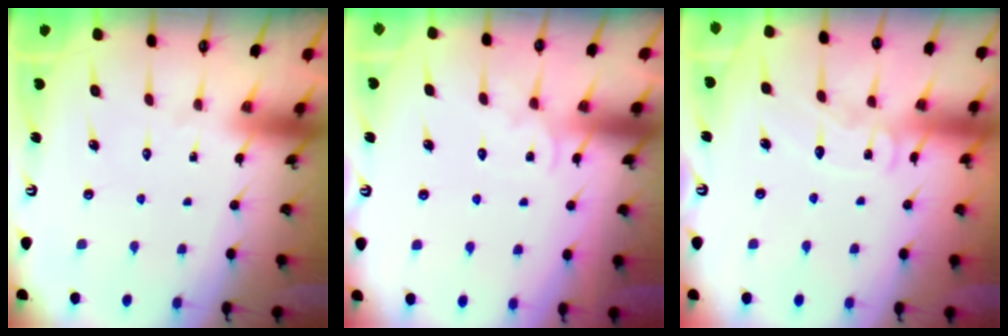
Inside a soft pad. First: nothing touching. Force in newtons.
{"total": 4.5, "press": 4.5, "slide": 0.5}
{"total": 8.1, "press": 8.0, "slide": 0.6}